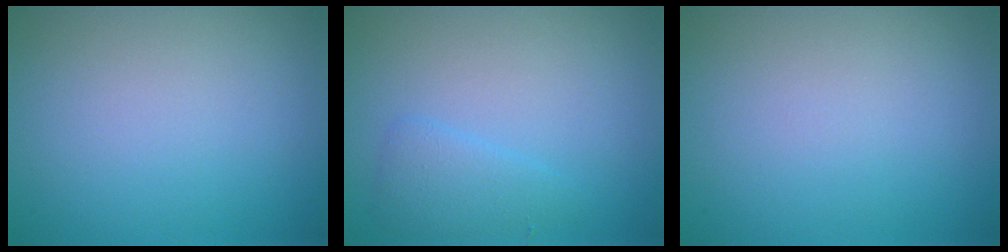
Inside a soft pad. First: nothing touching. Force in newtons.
{"total": 1.9, "press": 1.9, "slide": 0.2}
{"total": 0.0}